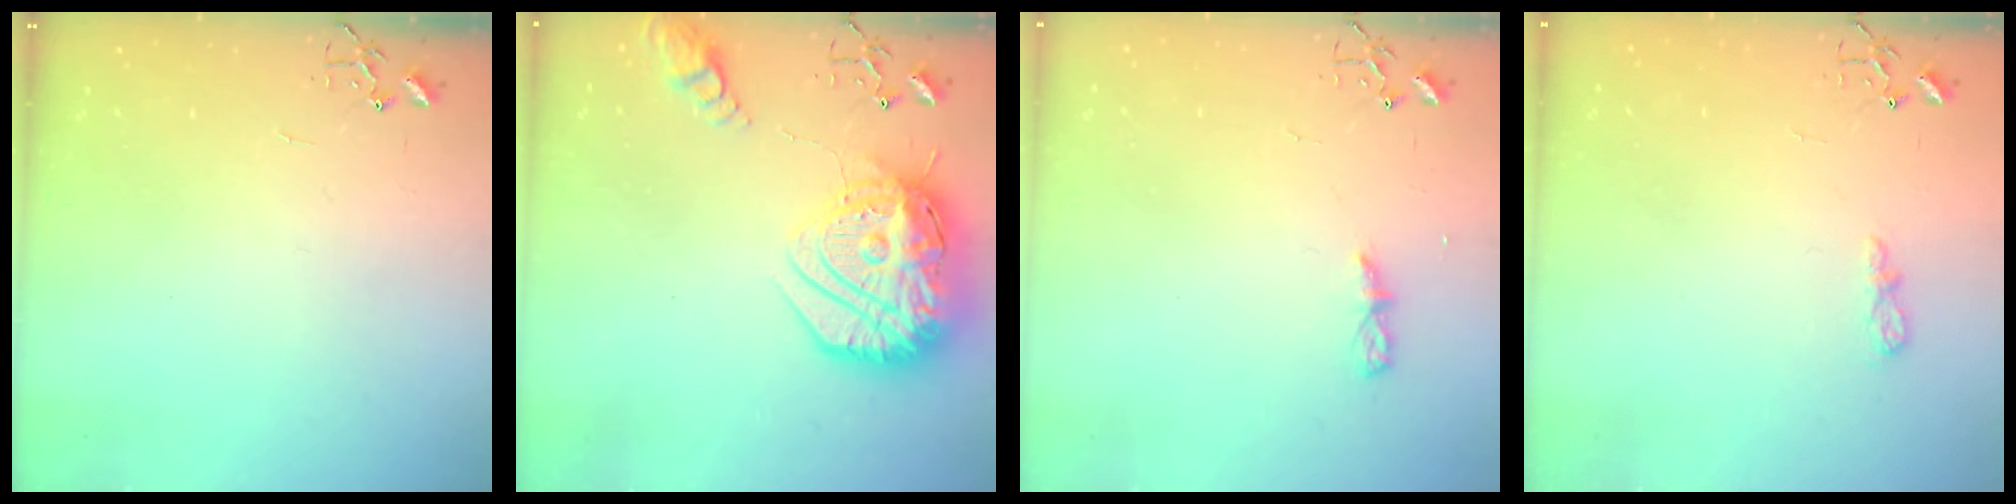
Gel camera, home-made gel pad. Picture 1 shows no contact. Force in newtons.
{"total": 27.0, "press": 26.8, "slide": 2.8}
{"total": 3.9, "press": 3.8, "slide": 0.5}
{"total": 6.2, "press": 6.1, "slide": 0.7}